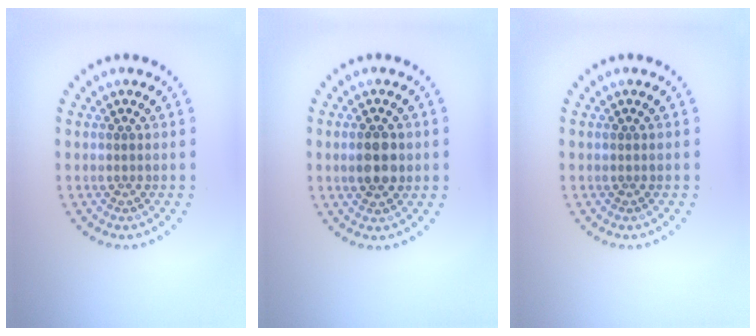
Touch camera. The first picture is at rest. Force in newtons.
{"total": 2.7, "press": 2.7, "slide": 0.3}
{"total": 0.0}